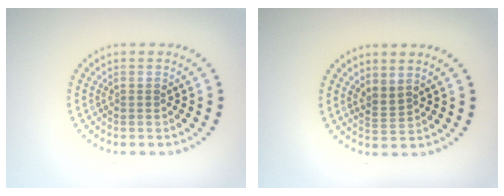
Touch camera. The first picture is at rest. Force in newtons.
{"total": 1.6, "press": 1.2, "slide": 1.0}